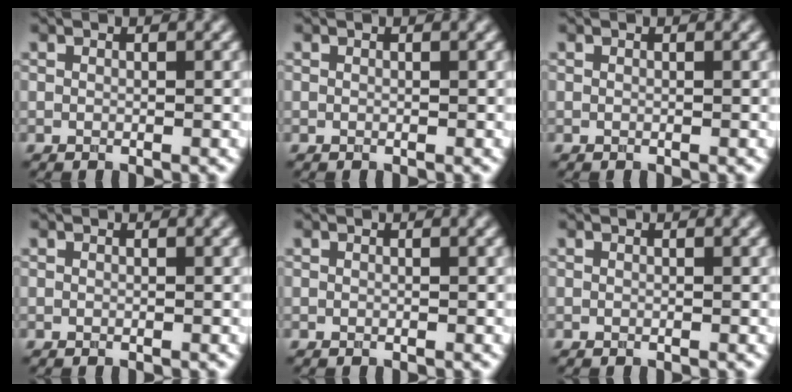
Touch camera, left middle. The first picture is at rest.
{"total": 0.0}
{"total": 0.0}
{"total": 0.0}
{"total": 0.0}
{"total": 0.0}